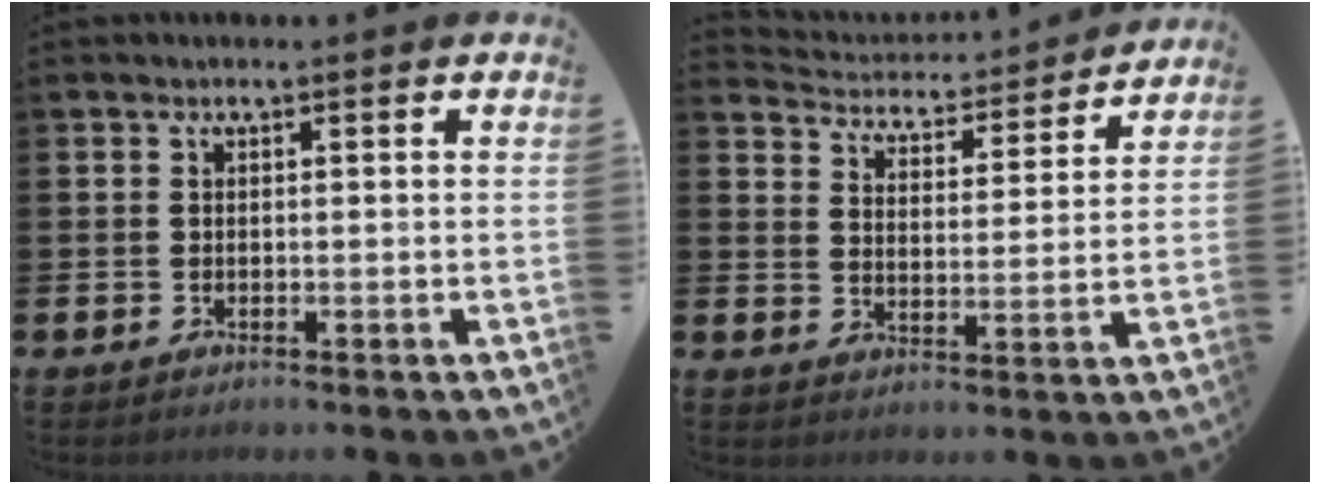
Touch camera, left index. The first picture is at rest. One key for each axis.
{"total": 4.4, "fx": 4.3, "fy": 1.0, "fz": 0.1, "tx": -0.034, "ty": -0.041, "tz": 0.070}